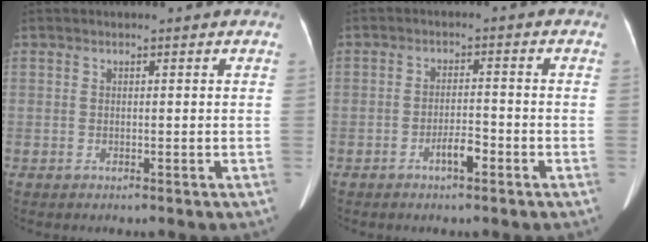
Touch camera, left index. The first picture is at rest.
{"total": 3.3, "force": [-1.9, 0.9, 2.5], "torque": [-0.042, 0.003, -0.035]}